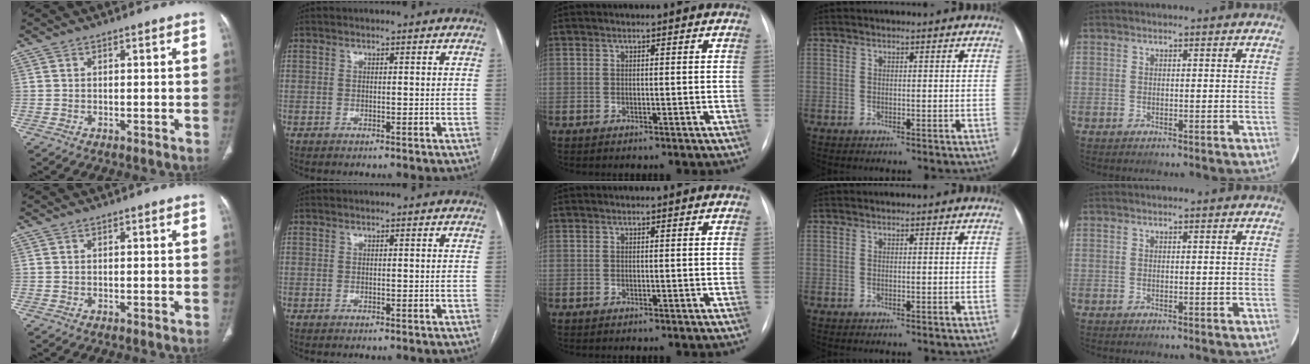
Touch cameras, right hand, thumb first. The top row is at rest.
{}